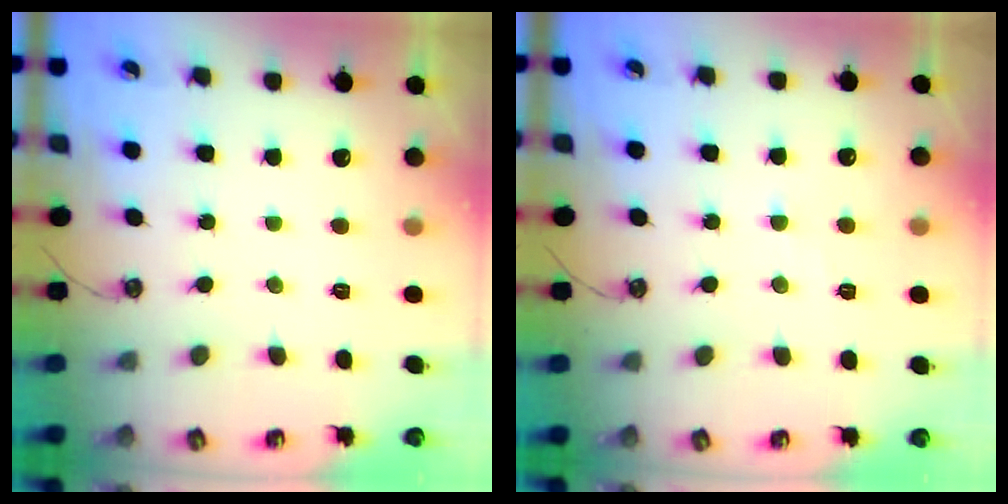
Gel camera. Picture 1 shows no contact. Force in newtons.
{"total": 0.9, "press": 0.8, "slide": 0.3}